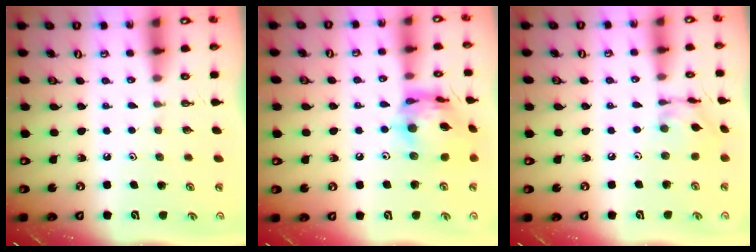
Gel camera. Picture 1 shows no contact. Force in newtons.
{"total": 14.9, "press": 14.9, "slide": 1.6}
{"total": 8.0, "press": 8.0, "slide": 0.3}